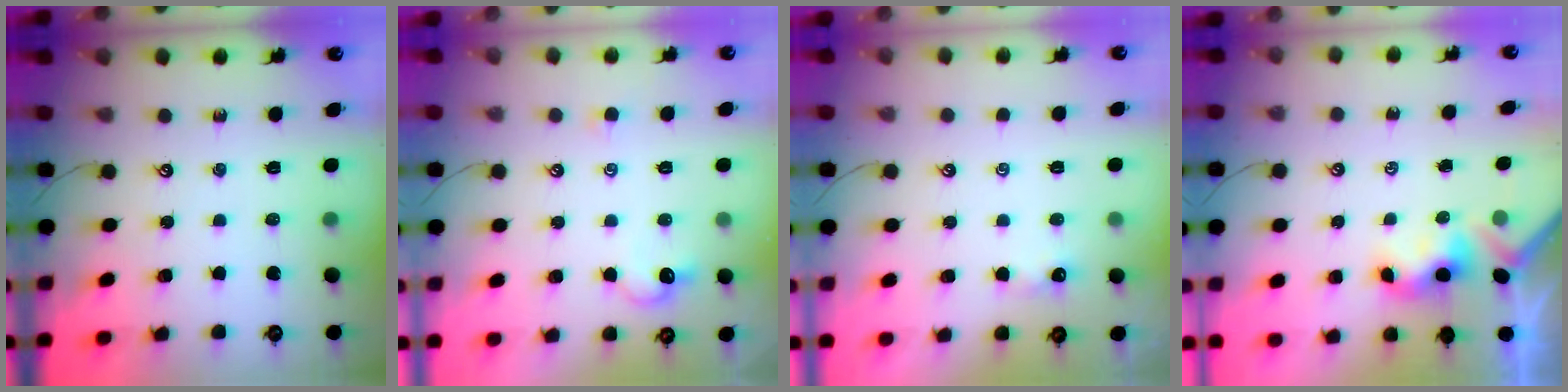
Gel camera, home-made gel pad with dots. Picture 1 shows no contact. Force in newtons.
{"total": 3.0, "press": 2.9, "slide": 0.6}
{"total": 1.7, "press": 1.7, "slide": 0.3}
{"total": 3.7, "press": 3.7, "slide": 0.3}